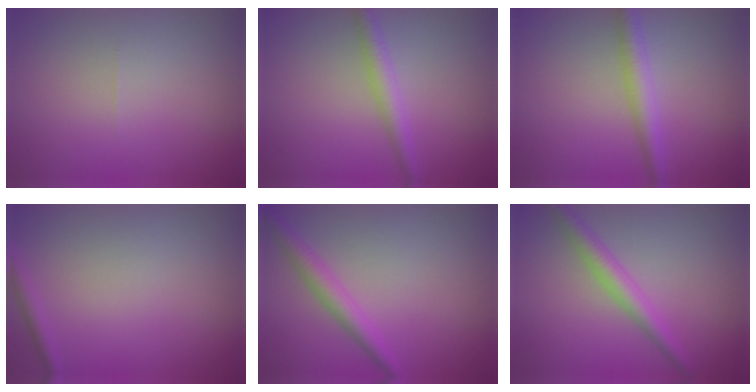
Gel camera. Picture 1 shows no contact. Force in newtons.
{"total": 2.4, "press": 2.4, "slide": 0.0}
{"total": 2.8, "press": 2.8, "slide": 0.0}
{"total": 1.2, "press": 1.1, "slide": 0.1}
{"total": 2.7, "press": 2.7, "slide": 0.1}
{"total": 3.0, "press": 3.0, "slide": 0.0}